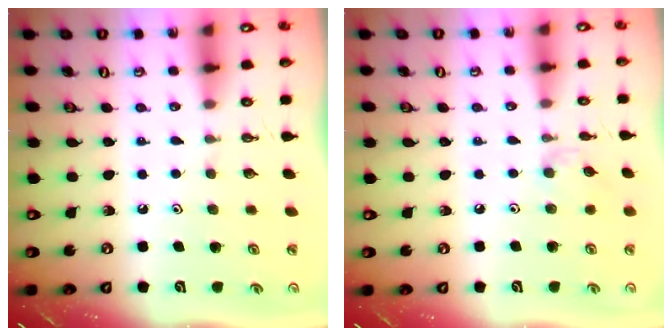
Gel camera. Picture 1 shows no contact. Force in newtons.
{"total": 5.6, "press": 5.6, "slide": 0.6}